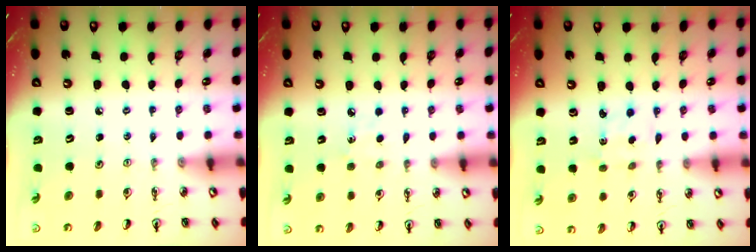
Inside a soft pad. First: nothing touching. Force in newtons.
{"total": 4.1, "press": 4.1, "slide": 0.4}
{"total": 2.0, "press": 2.0, "slide": 0.4}